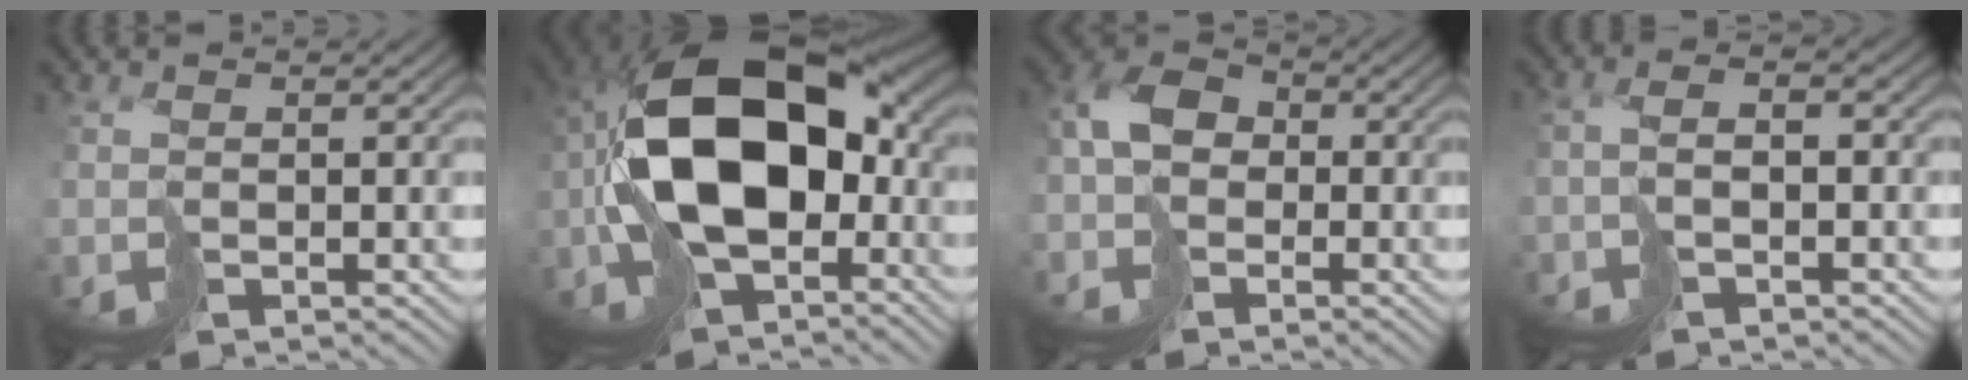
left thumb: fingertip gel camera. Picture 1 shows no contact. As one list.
[{"total": 18.2, "force": [-2.9, 10.9, 14.3], "torque": [-0.278, -0.005, -0.053]}, {"total": 7.3, "force": [-2.1, 5.5, 4.3], "torque": [-0.108, 0.004, -0.056]}, {"total": 3.5, "force": [-1.5, 1.1, 3.0], "torque": [-0.067, 0.003, -0.035]}]